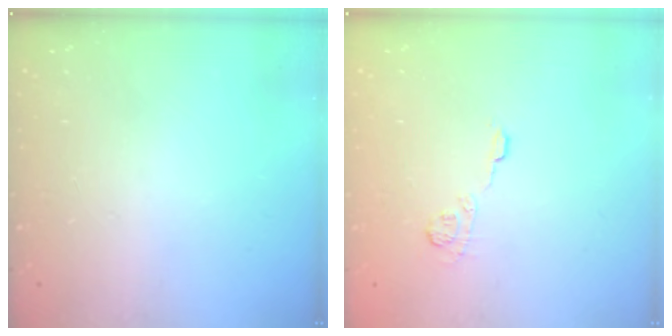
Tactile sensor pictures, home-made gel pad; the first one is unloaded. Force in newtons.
{"total": 4.5, "press": 4.3, "slide": 1.1}